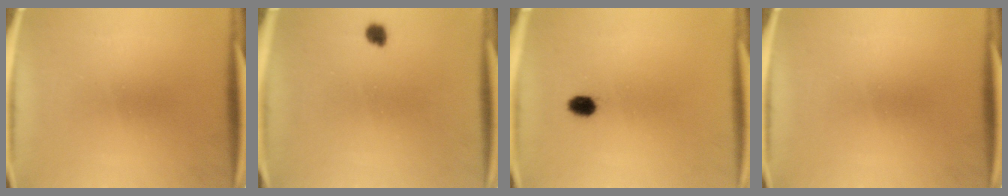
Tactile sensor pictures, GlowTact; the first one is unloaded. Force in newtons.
{"total": 1.8}
{"total": 2.7}
{"total": 0.0}